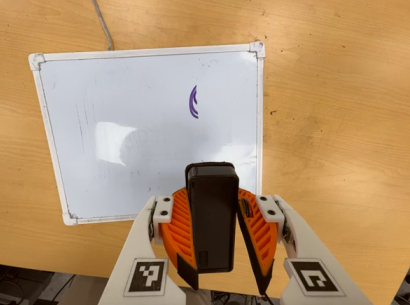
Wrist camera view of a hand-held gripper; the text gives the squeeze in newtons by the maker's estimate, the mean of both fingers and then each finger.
{"total": 8.2, "left": 8.4, "right": 8.0}